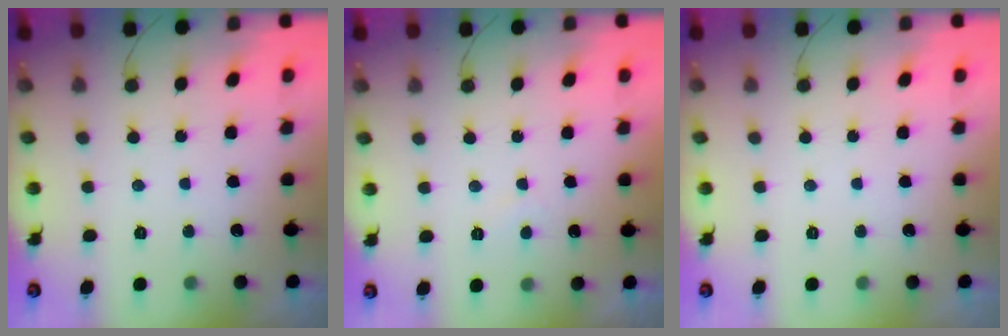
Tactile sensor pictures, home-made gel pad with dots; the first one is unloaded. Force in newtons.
{"total": 1.8, "press": 1.8, "slide": 0.3}
{"total": 0.0}